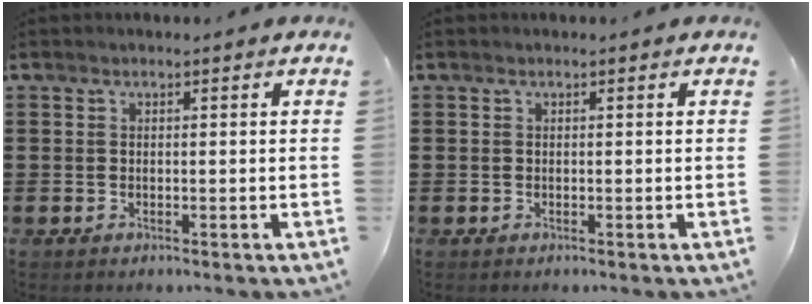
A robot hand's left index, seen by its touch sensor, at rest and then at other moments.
{"total": 0.0}